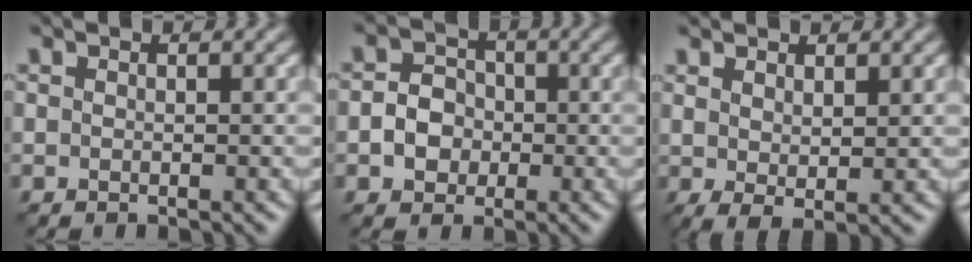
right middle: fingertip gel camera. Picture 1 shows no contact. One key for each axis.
{"total": 3.3, "fx": -0.6, "fy": 2.8, "fz": 1.6, "tx": -0.016, "ty": 0.002, "tz": -0.016}
{"total": 2.1, "fx": 0.9, "fy": 0.5, "fz": 1.8, "tx": -0.041, "ty": -0.004, "tz": 0.024}